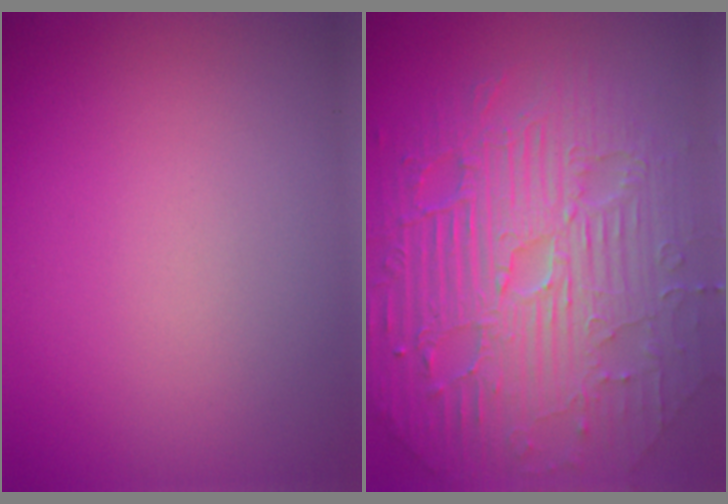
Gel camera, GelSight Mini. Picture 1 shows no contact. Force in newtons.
{"total": 11.7, "press": 7.5, "slide": 8.9}